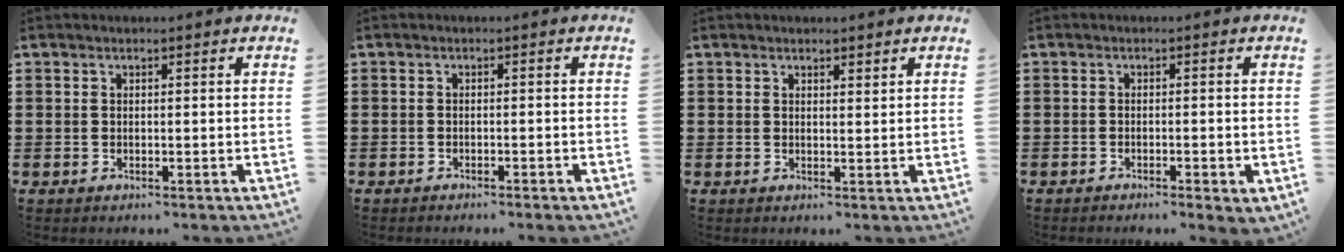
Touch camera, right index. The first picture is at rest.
{"total": 0.9, "force": [-0.9, -0.1, 0.2], "torque": [-0.005, 0.000, -0.019]}
{"total": 1.1, "force": [1.1, 0.4, 0.1], "torque": [-0.003, 0.003, 0.021]}
{"total": 0.9, "force": [-0.7, 0.0, 0.5], "torque": [-0.011, -0.003, -0.014]}